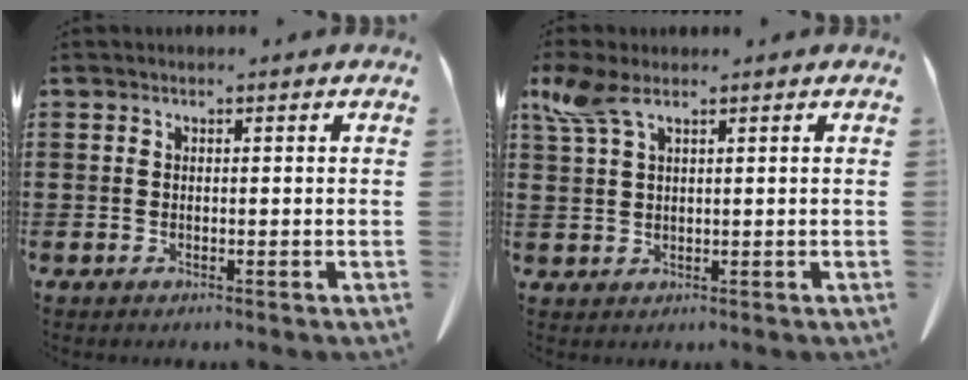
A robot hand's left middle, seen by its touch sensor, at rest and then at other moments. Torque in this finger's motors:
{"motor_torque": [0.94, -0.47, 0.43, 0.16]}